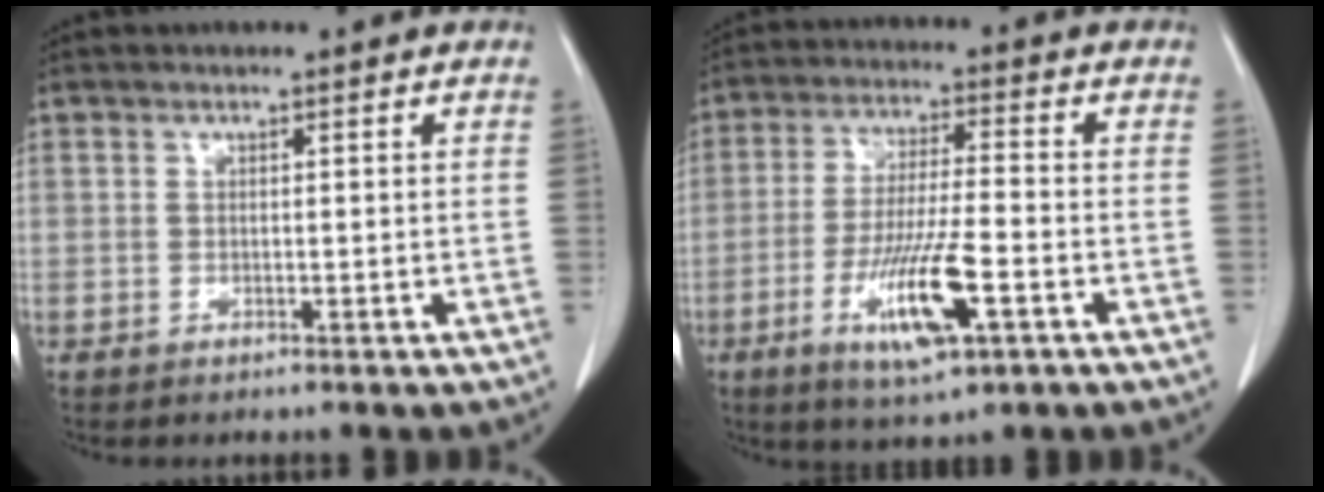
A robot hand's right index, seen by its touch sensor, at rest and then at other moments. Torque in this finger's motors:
{"motor_torque": [0.54, -0.20, 0.34, 0.08]}